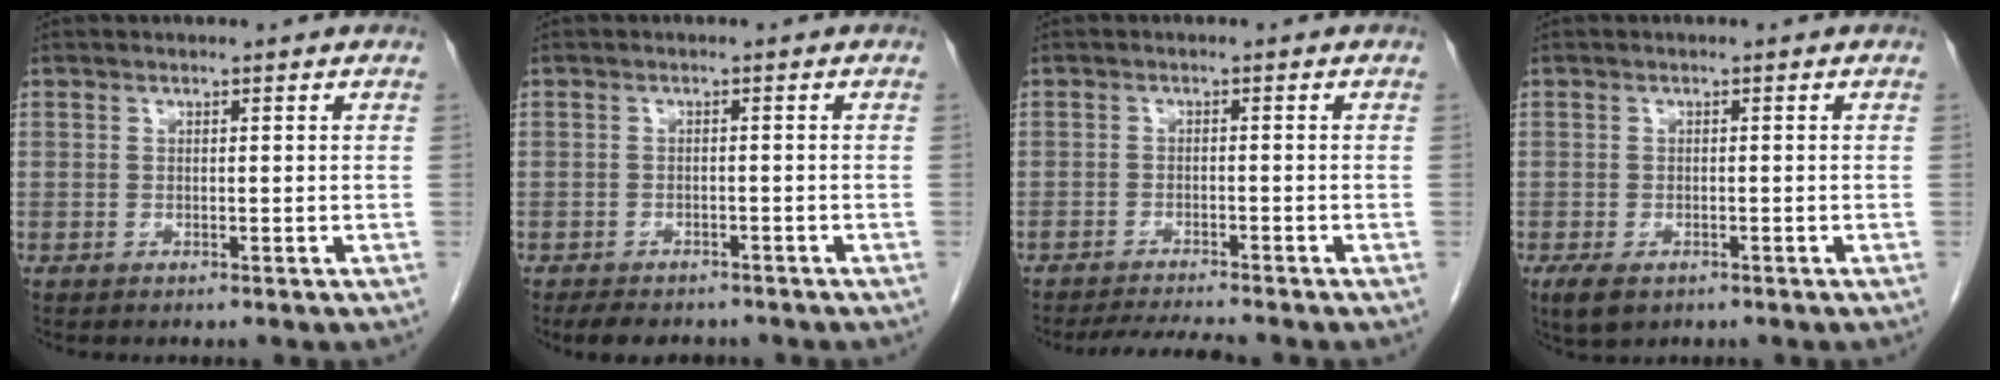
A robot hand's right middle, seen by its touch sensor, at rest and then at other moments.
{"total": 6.6, "force": [-5.5, 2.8, 2.5], "torque": [-0.034, -0.002, -0.071]}
{"total": 4.9, "force": [-4.6, -0.4, 1.7], "torque": [-0.027, -0.015, -0.076]}
{"total": 3.4, "force": [-2.0, 1.7, 2.2], "torque": [-0.046, -0.008, -0.027]}